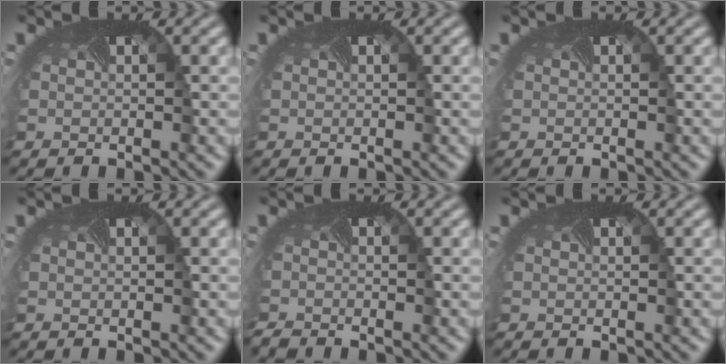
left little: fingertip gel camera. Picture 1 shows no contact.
{"total": 0.0}
{"total": 0.0}
{"total": 0.0}
{"total": 1.5, "force": [-1.5, -0.1, -0.3], "torque": [-0.008, -0.012, -0.033]}
{"total": 0.0}